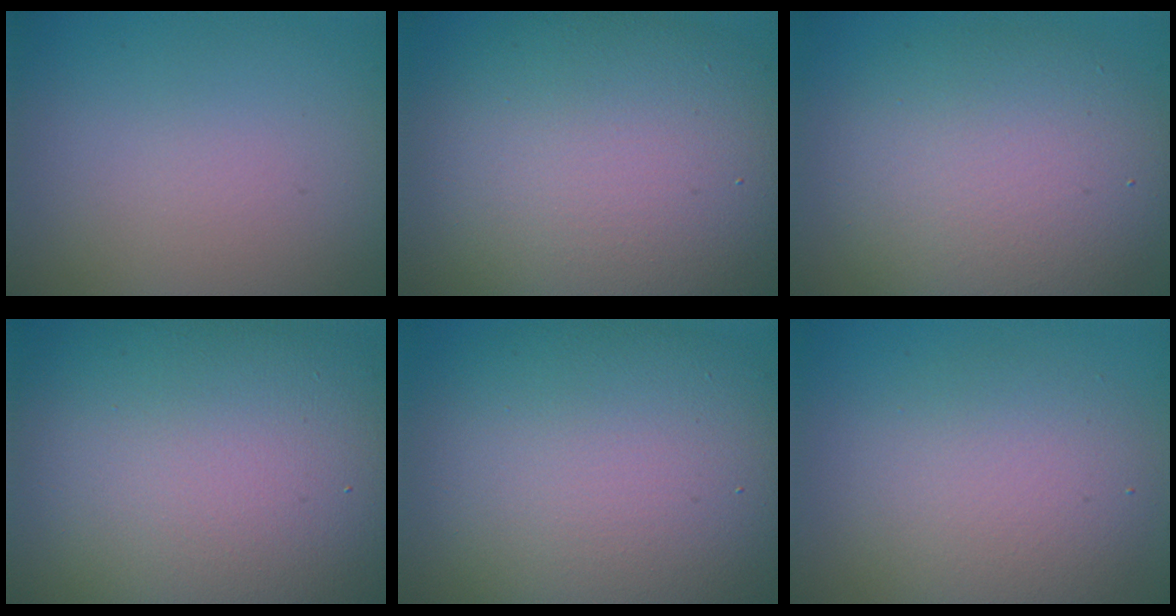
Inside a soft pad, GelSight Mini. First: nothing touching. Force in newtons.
{"total": 12.8, "press": 12.7, "slide": 0.8}
{"total": 7.5, "press": 7.5, "slide": 0.3}
{"total": 19.3, "press": 19.3, "slide": 1.0}
{"total": 13.1, "press": 13.1, "slide": 0.6}
{"total": 4.4, "press": 4.4, "slide": 0.3}